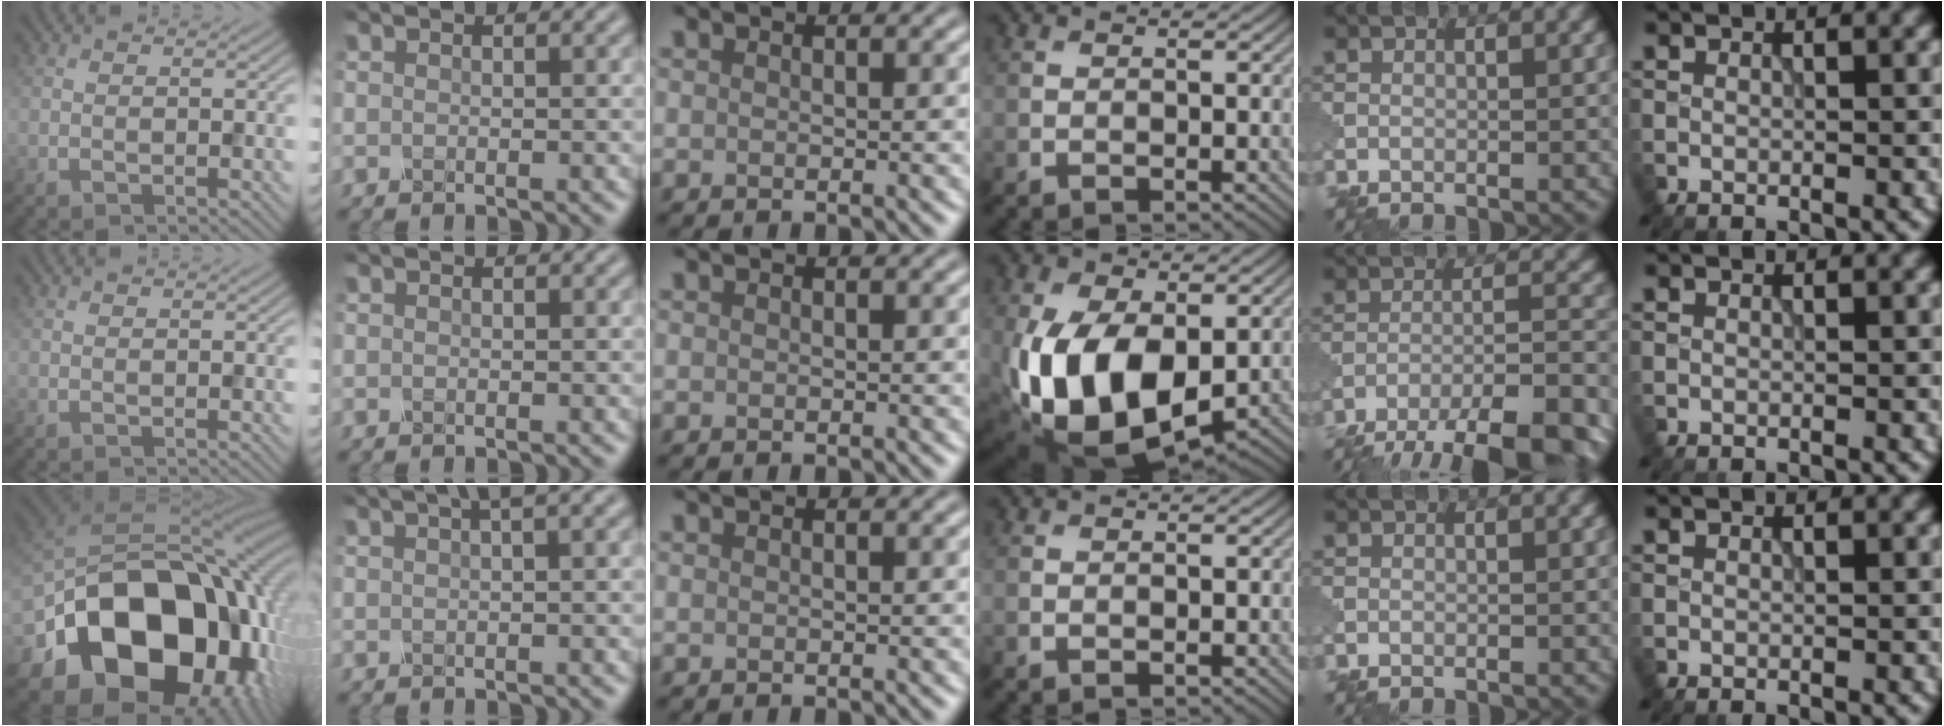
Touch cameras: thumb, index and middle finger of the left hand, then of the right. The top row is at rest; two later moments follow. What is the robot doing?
{"motion": "shake", "object": "sieve"}